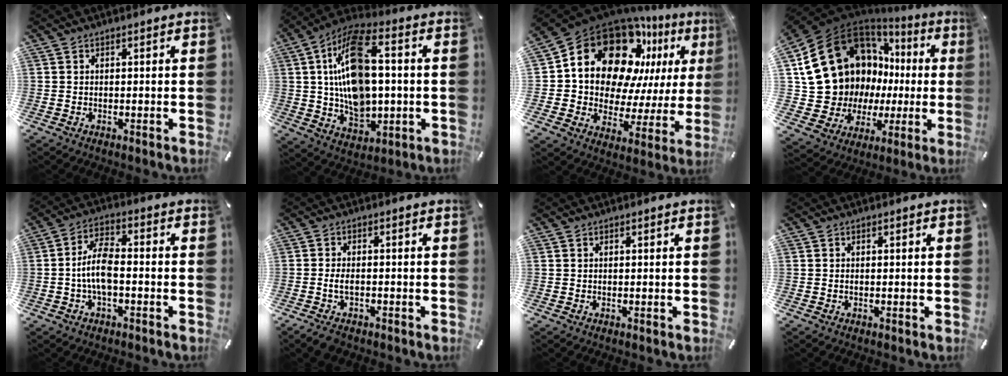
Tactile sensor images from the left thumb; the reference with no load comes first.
{"total": 17.2, "force": [1.8, 10.6, 13.4], "torque": [-0.266, 0.009, 0.029]}
{"total": 19.7, "force": [10.3, 14.1, 9.3], "torque": [-0.138, -0.089, 0.189]}
{"total": 21.4, "force": [6.8, 17.2, 10.9], "torque": [-0.216, -0.057, 0.166]}
{"total": 8.0, "force": [-1.8, 3.7, 6.9], "torque": [-0.143, 0.008, -0.035]}
{"total": 3.6, "force": [-1.4, 1.9, 2.7], "torque": [-0.059, 0.005, -0.029]}
{"total": 0.0}
{"total": 0.5, "force": [-0.1, 0.1, 0.5], "torque": [-0.011, -0.001, -0.001]}